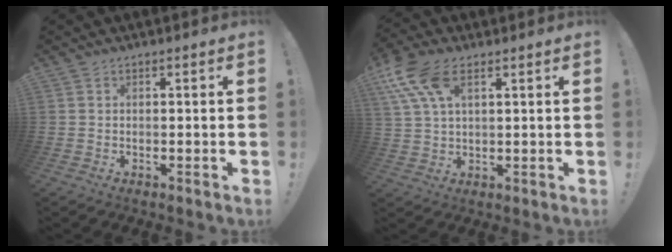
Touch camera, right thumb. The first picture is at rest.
{"total": 11.4, "force": [5.7, 5.6, 8.2], "torque": [-0.158, -0.017, 0.107]}